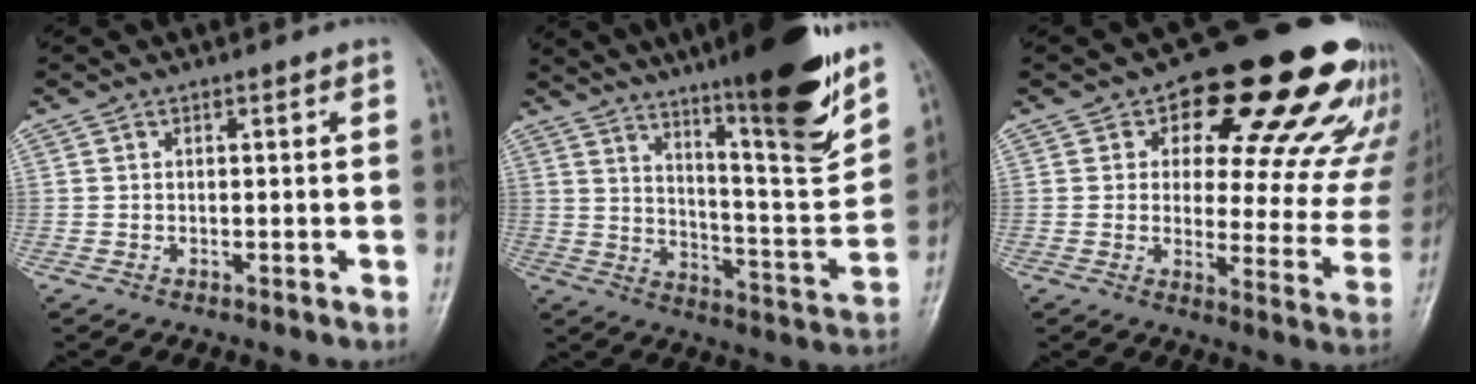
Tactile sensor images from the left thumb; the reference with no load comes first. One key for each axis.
{"total": 21.0, "fx": 14.4, "fy": 2.9, "fz": 15.0, "tx": -0.191, "ty": -0.079, "tz": 0.224}
{"total": 23.9, "fx": 14.4, "fy": 10.8, "fz": 15.8, "tx": -0.154, "ty": -0.052, "tz": 0.178}